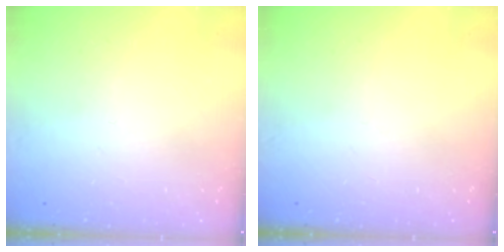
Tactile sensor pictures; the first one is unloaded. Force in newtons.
{"total": 0.0}